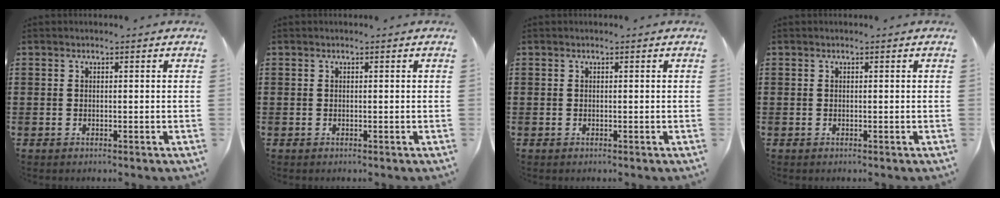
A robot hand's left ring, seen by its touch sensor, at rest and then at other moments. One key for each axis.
{"total": 0.0}
{"total": 0.0}
{"total": 0.0}